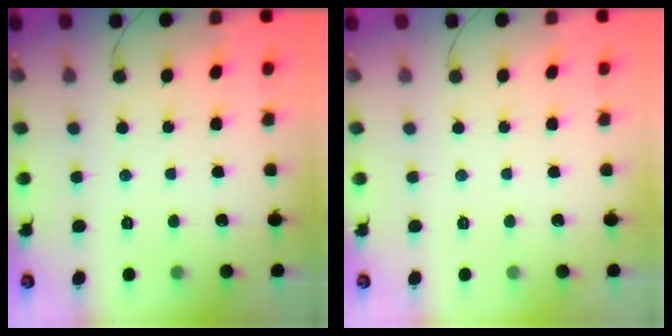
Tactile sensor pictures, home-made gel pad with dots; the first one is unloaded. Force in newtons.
{"total": 0.0}